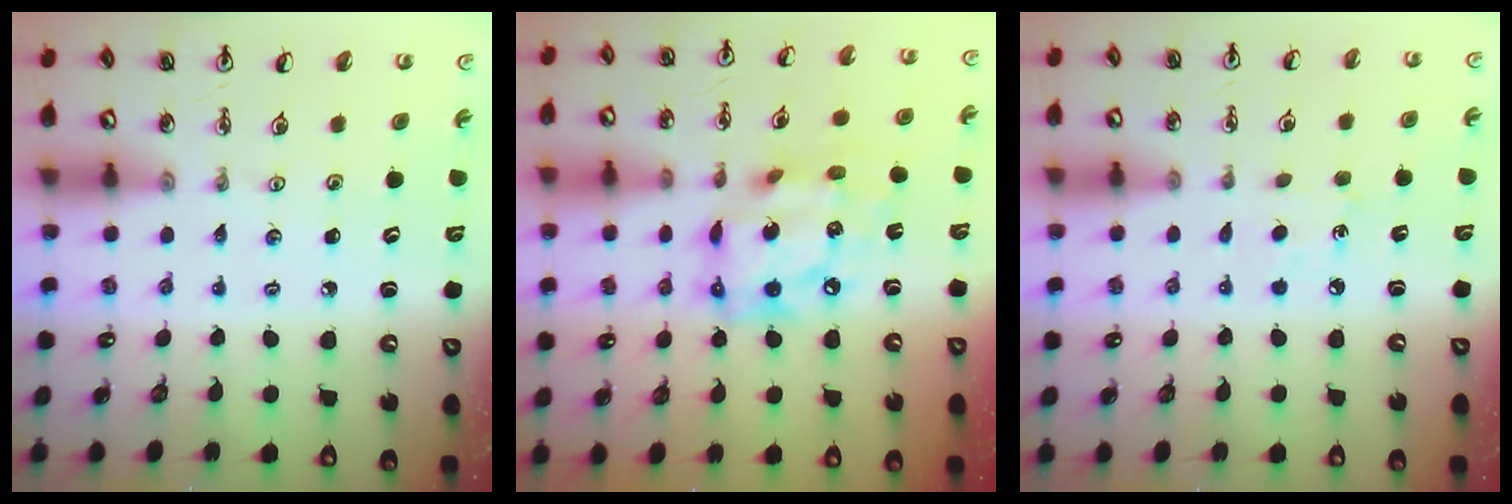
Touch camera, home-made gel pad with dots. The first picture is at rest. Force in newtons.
{"total": 16.0, "press": 15.9, "slide": 1.5}
{"total": 6.5, "press": 6.4, "slide": 0.8}